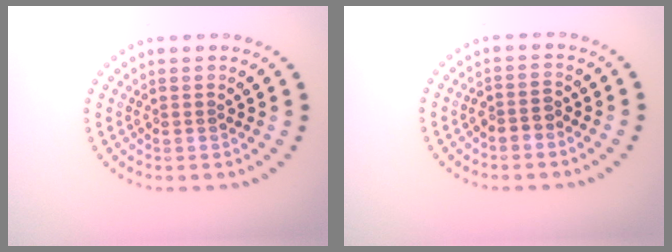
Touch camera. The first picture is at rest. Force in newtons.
{"total": 1.7, "press": 1.5, "slide": 0.9}